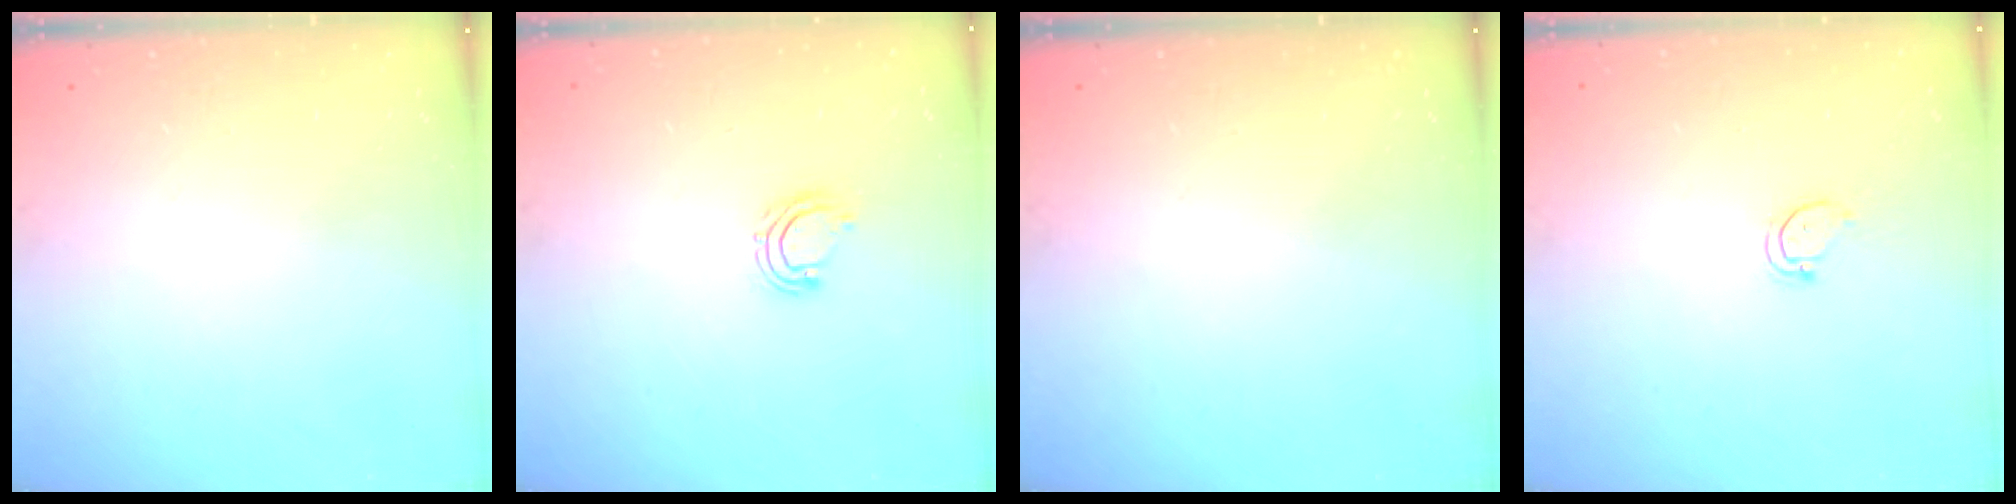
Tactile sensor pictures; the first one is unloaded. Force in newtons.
{"total": 6.5, "press": 6.5, "slide": 0.4}
{"total": 0.0}
{"total": 3.5, "press": 3.5, "slide": 0.4}